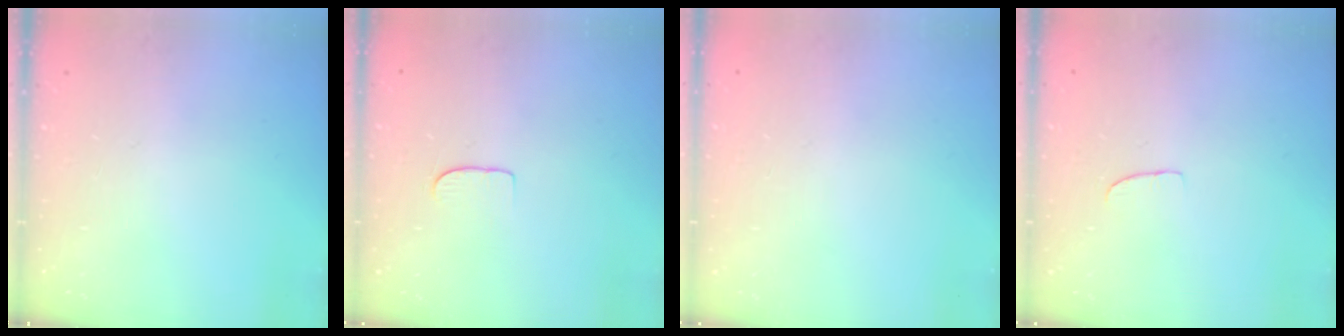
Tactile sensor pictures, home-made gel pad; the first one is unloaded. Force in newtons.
{"total": 4.9, "press": 4.9, "slide": 0.3}
{"total": 0.0}
{"total": 4.7, "press": 4.7, "slide": 0.3}